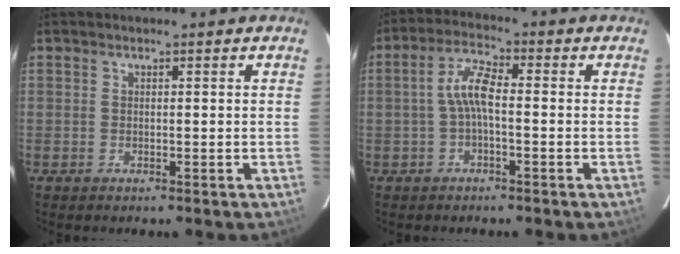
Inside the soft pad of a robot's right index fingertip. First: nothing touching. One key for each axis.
{"total": 5.1, "fx": -0.8, "fy": 1.6, "fz": 4.8, "tx": -0.104, "ty": 0.017, "tz": -0.016}